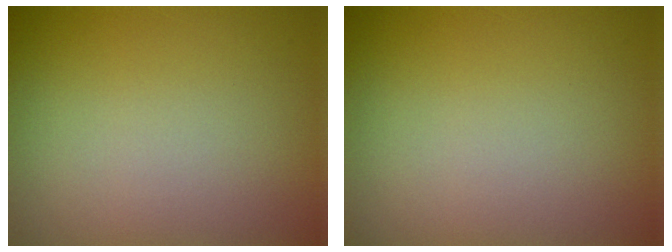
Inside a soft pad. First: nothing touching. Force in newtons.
{"total": 0.0}